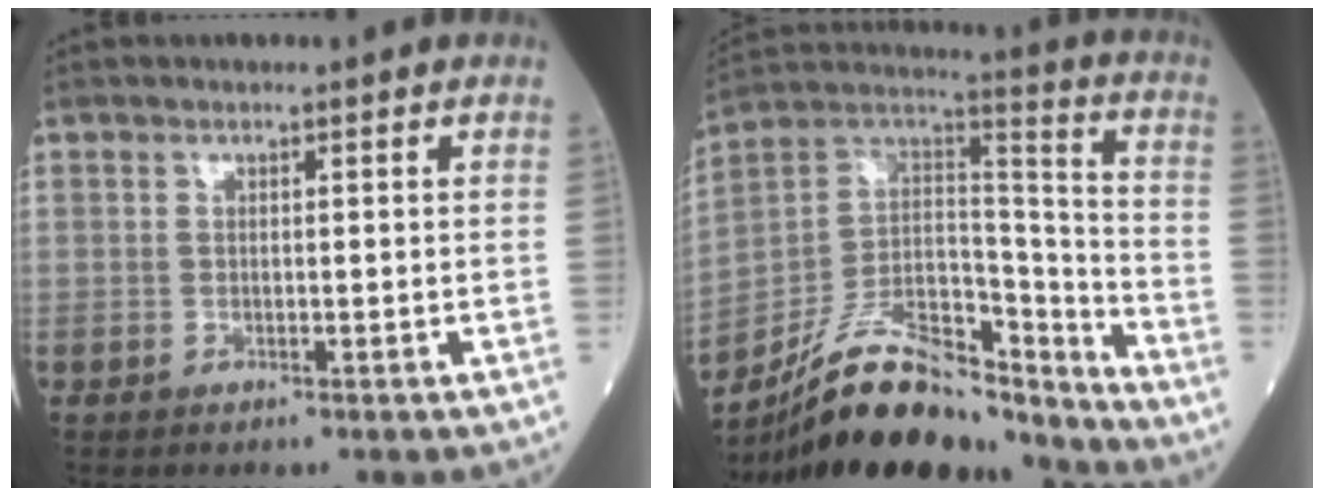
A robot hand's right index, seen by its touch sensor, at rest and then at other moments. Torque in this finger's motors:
{"motor_torque": [0.98, -1.16, 0.28, 0.10]}